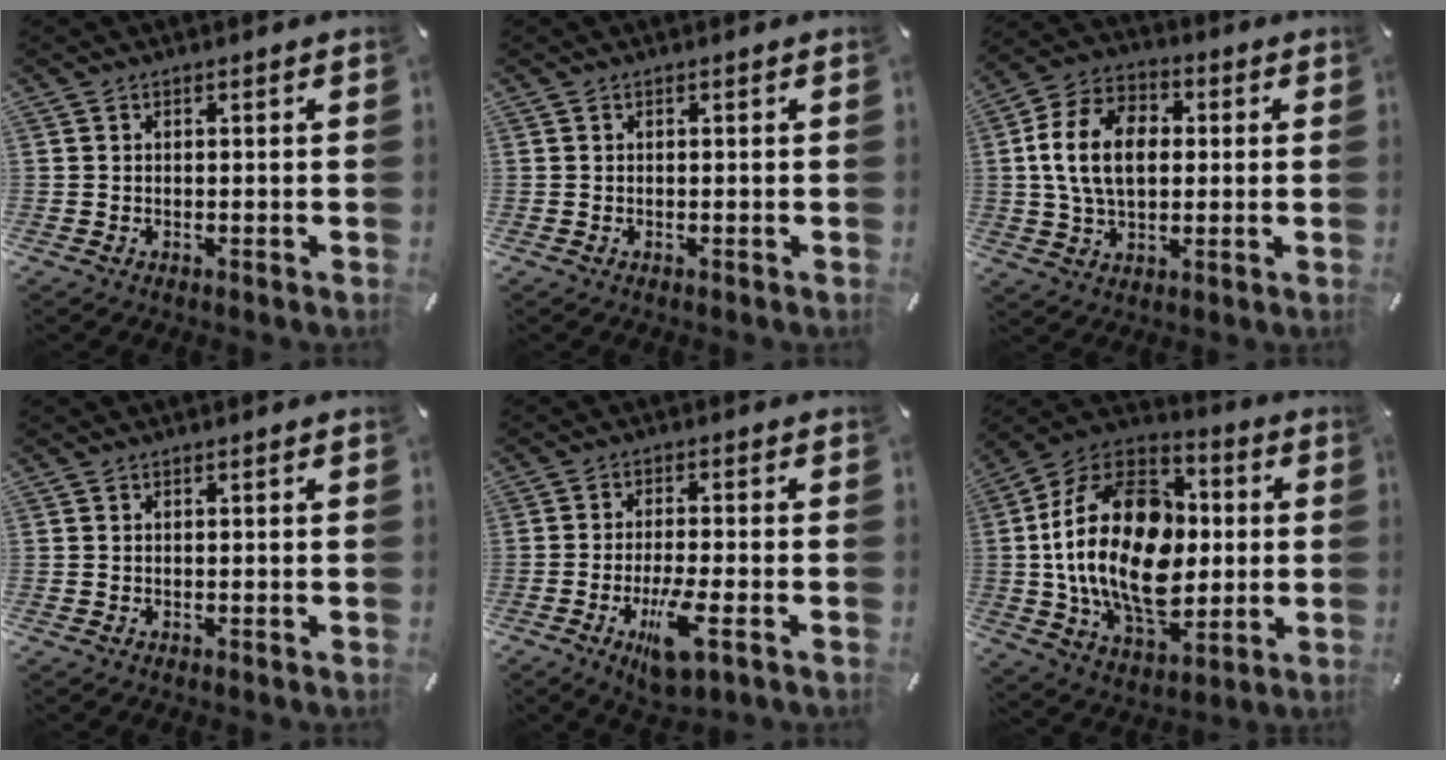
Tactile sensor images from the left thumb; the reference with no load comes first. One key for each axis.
{"total": 0.0}
{"total": 14.1, "fx": 1.0, "fy": 9.9, "fz": 10.1, "tx": -0.220, "ty": 0.015, "tz": 0.015}
{"total": 0.0}
{"total": 9.3, "fx": -3.6, "fy": 2.6, "fz": 8.2, "tx": -0.159, "ty": -0.001, "tz": -0.060}
{"total": 26.8, "fx": -0.7, "fy": 18.2, "fz": 19.7, "tx": -0.399, "ty": 0.009, "tz": -0.009}